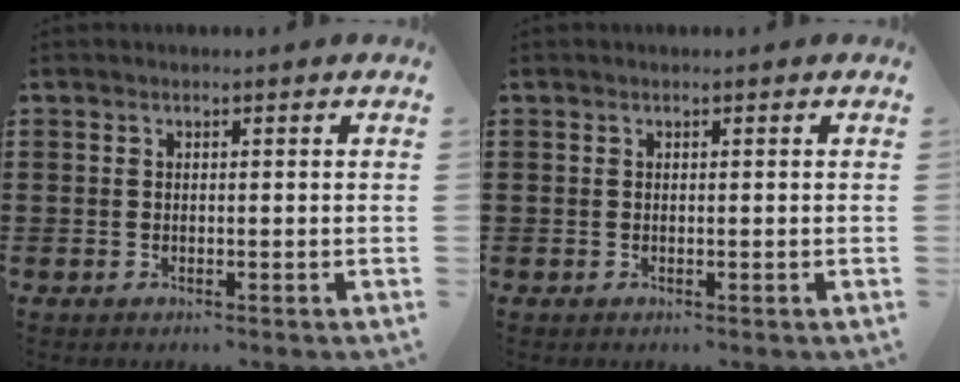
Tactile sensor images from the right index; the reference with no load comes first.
{"total": 0.0}